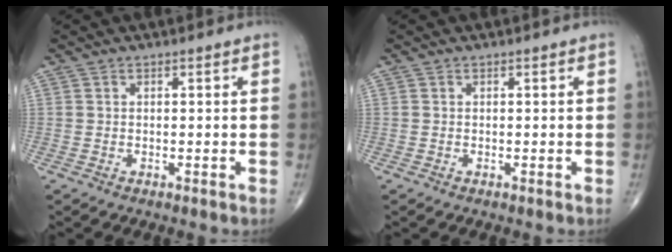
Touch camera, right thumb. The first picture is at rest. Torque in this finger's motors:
{"motor_torque": [-0.05, 0.18, 0.22, 0.13, -0.05]}